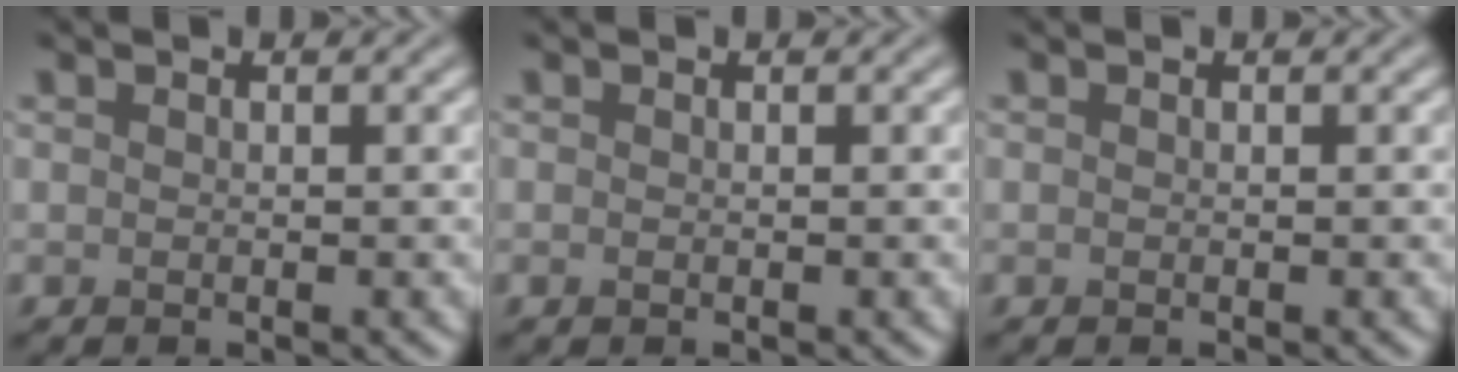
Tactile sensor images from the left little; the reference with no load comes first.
{"total": 0.0}
{"total": 0.0}